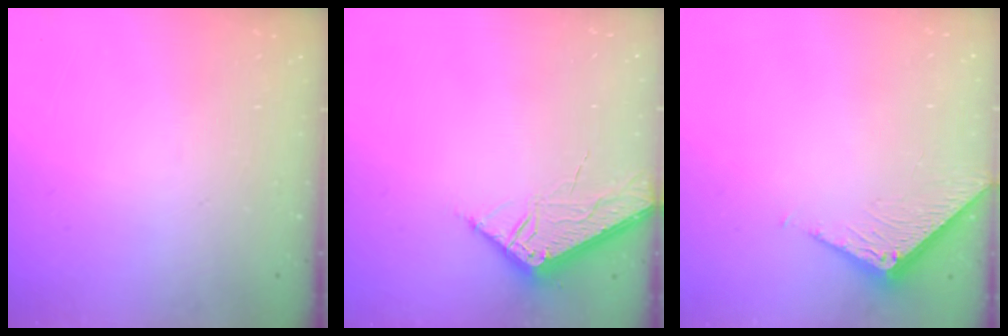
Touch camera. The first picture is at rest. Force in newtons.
{"total": 6.1, "press": 6.0, "slide": 0.7}
{"total": 6.7, "press": 6.7, "slide": 0.1}